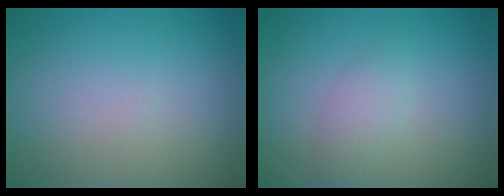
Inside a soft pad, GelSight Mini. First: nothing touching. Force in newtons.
{"total": 1.7, "press": 1.7, "slide": 0.1}